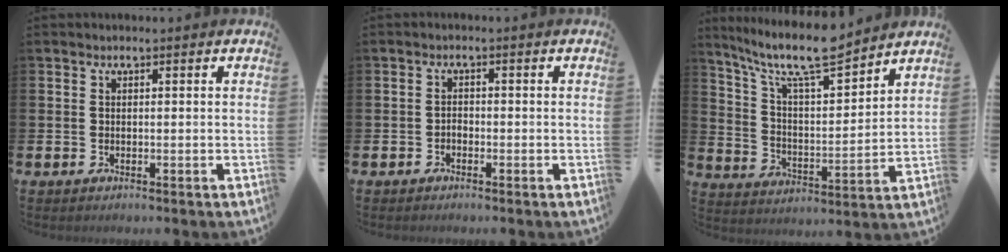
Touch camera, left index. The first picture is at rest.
{"total": 1.1, "force": [-0.9, 0.6, 0.4], "torque": [-0.007, 0.001, -0.019]}
{"total": 11.0, "force": [9.7, 1.7, 5.0], "torque": [-0.119, -0.059, 0.167]}